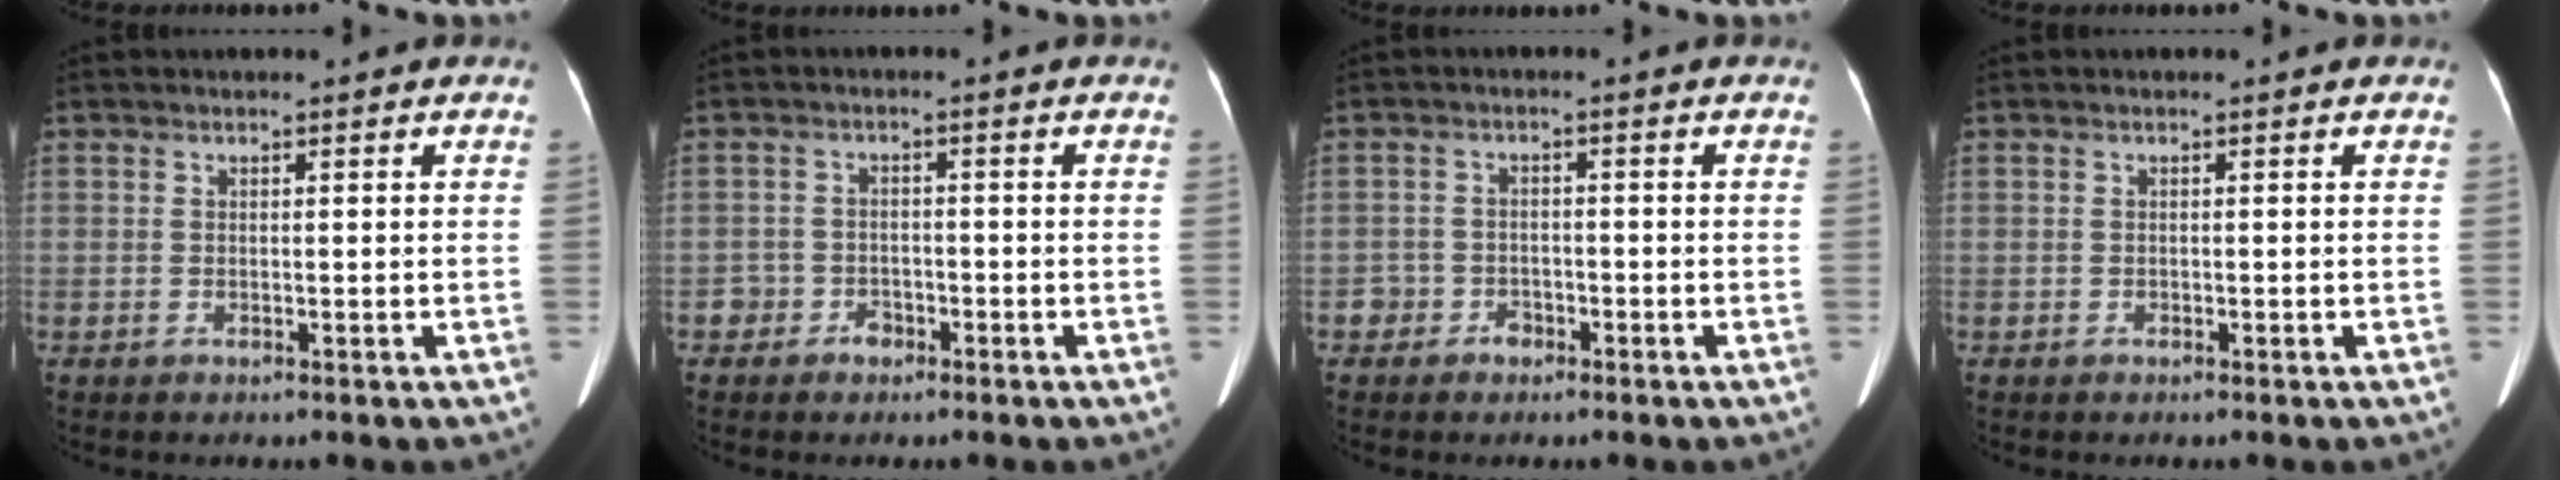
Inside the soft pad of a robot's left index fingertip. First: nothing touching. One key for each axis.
{"total": 2.7, "fx": -1.6, "fy": 2.1, "fz": 0.5, "tx": -0.004, "ty": 0.010, "tz": -0.028}
{"total": 2.6, "fx": -1.6, "fy": 2.1, "fz": 0.3, "tx": -0.002, "ty": 0.010, "tz": -0.028}
{"total": 0.0}